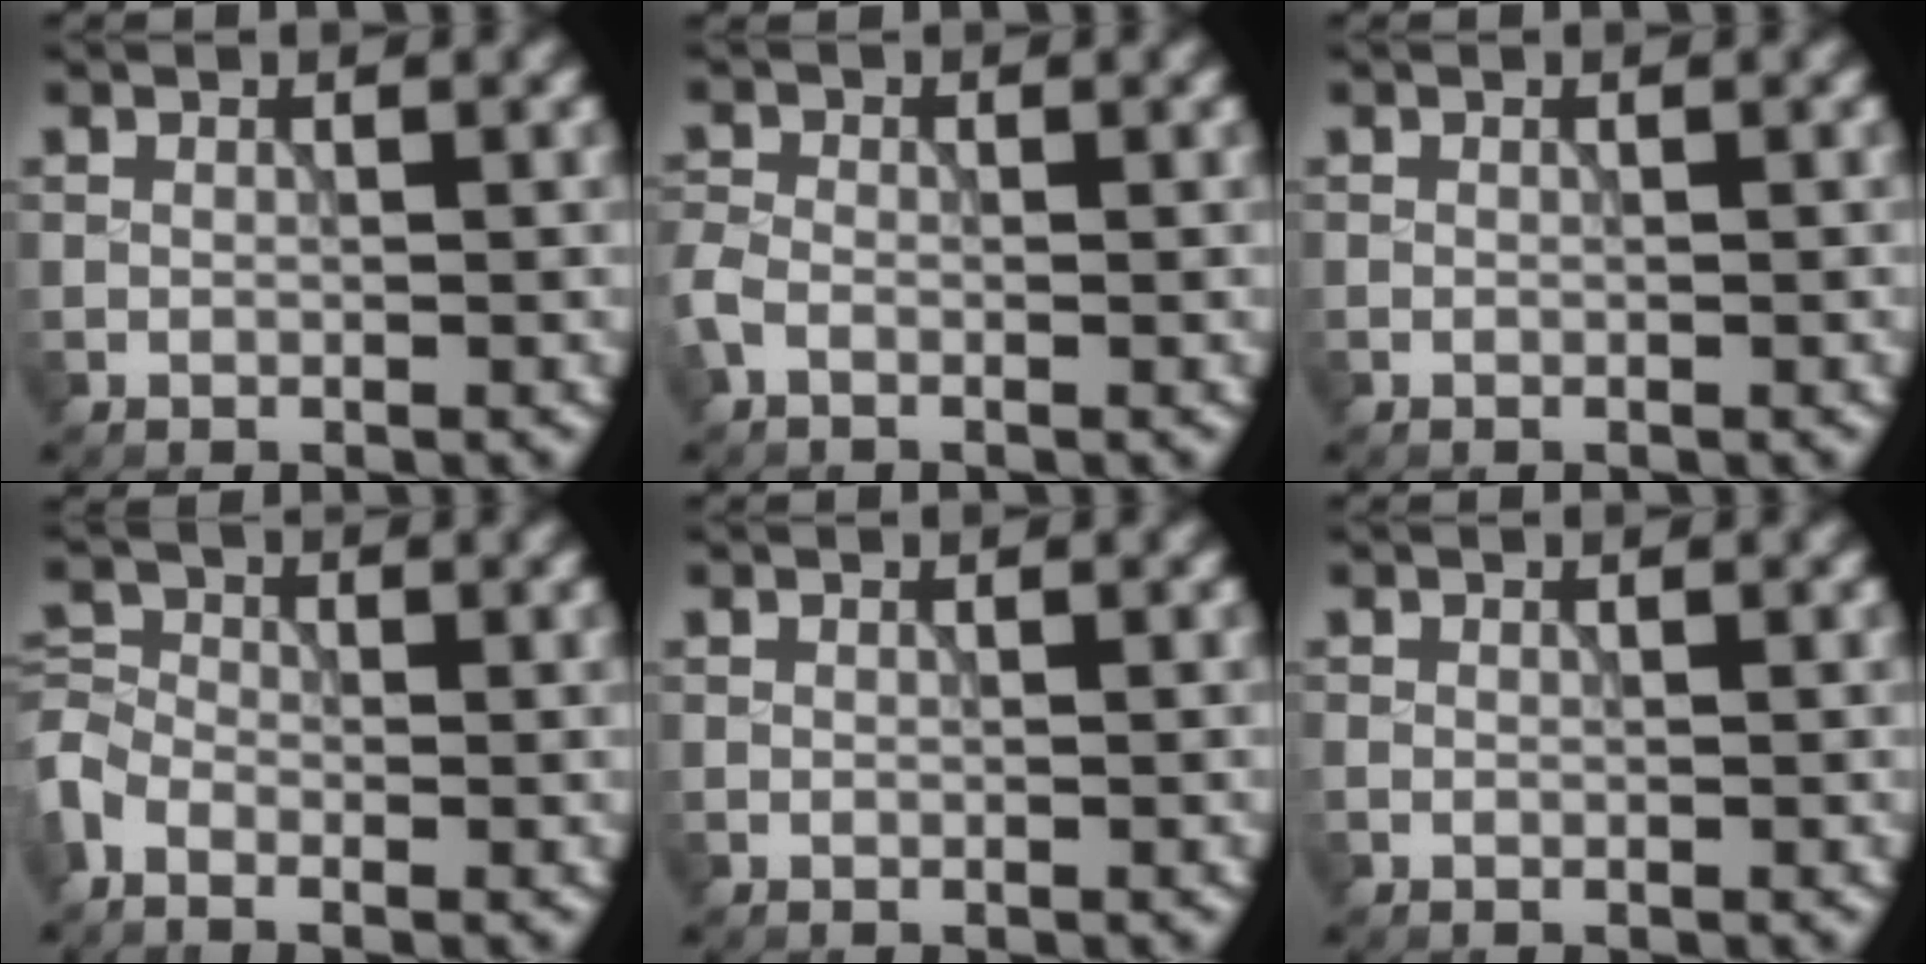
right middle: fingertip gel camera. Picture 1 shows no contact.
{"total": 1.7, "force": [-0.9, 1.1, 1.0], "torque": [-0.028, 0.001, -0.029]}
{"total": 0.0}
{"total": 3.0, "force": [-1.7, 1.9, 1.7], "torque": [-0.040, 0.002, -0.051]}
{"total": 0.0}
{"total": 0.0}